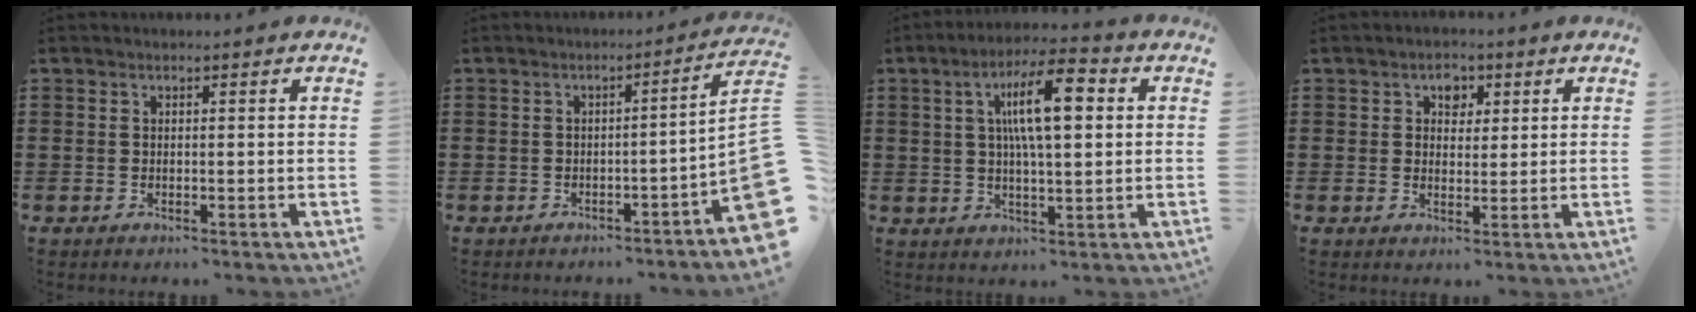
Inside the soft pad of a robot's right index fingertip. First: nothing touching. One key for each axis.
{"total": 4.4, "fx": -1.8, "fy": 0.2, "fz": 4.0, "tx": -0.067, "ty": -0.017, "tz": -0.033}
{"total": 10.4, "fx": 2.5, "fy": 2.9, "fz": 9.7, "tx": -0.190, "ty": 0.008, "tz": 0.034}
{"total": 2.9, "fx": 1.3, "fy": 2.3, "fz": 1.3, "tx": -0.027, "ty": 0.007, "tz": 0.019}